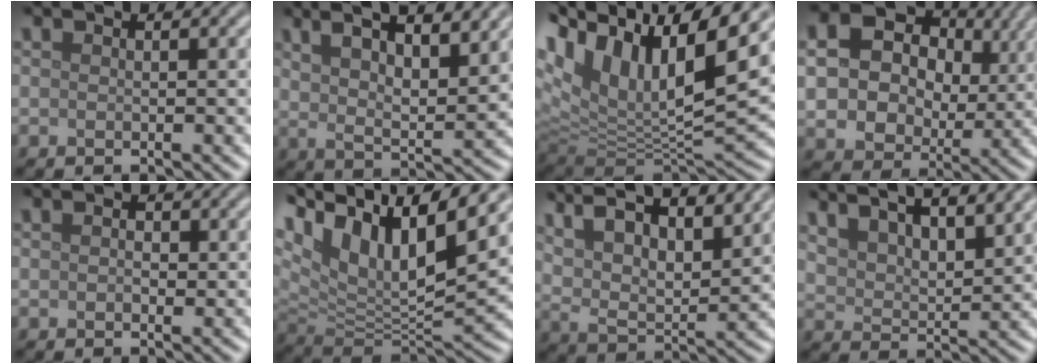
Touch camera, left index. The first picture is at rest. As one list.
[{"total": 10.8, "force": [6.2, 3.6, 8.1], "torque": [-0.112, 0.023, 0.074]}, {"total": 15.8, "force": [7.3, 7.3, 12.0], "torque": [-0.249, 0.024, 0.135]}, {"total": 12.9, "force": [3.1, 10.6, 6.7], "torque": [-0.150, 0.018, 0.060]}, {"total": 1.4, "force": [0.2, 0.9, 1.0], "torque": [-0.011, -0.001, -0.001]}, {"total": 13.8, "force": [8.3, 5.5, 9.6], "torque": [-0.206, 0.042, 0.149]}, {"total": 12.8, "force": [8.0, 5.0, 8.6], "torque": [-0.155, 0.028, 0.115]}, {"total": 11.1, "force": [7.6, 4.4, 6.7], "torque": [-0.100, 0.038, 0.092]}]